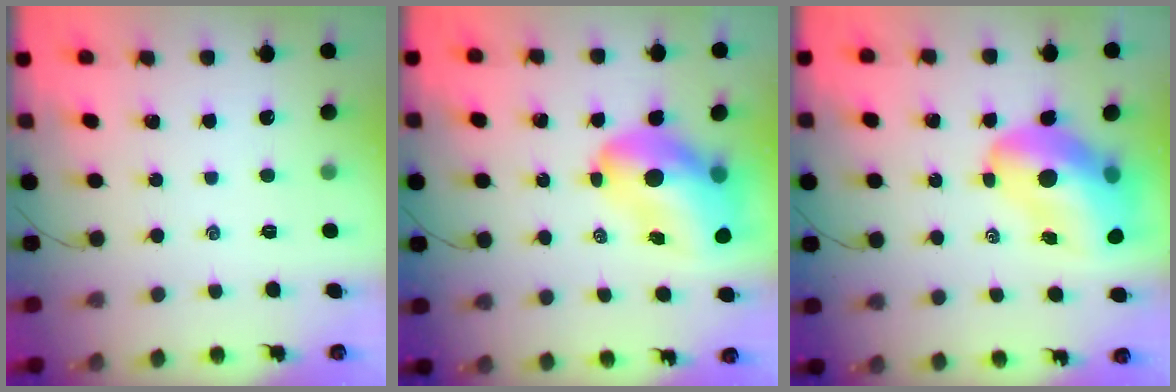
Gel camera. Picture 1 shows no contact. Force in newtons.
{"total": 12.6, "press": 12.1, "slide": 3.4}
{"total": 16.9, "press": 16.3, "slide": 4.7}